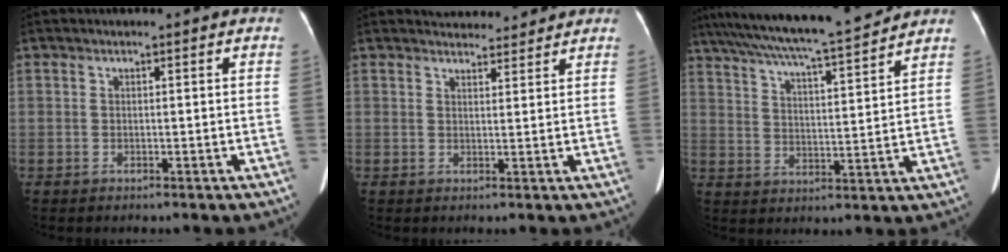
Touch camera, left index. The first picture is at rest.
{"total": 4.8, "force": [4.5, 1.6, 0.3], "torque": [0.000, 0.006, 0.053]}
{"total": 17.9, "force": [15.8, 0.5, 8.3], "torque": [-0.151, 0.006, 0.239]}